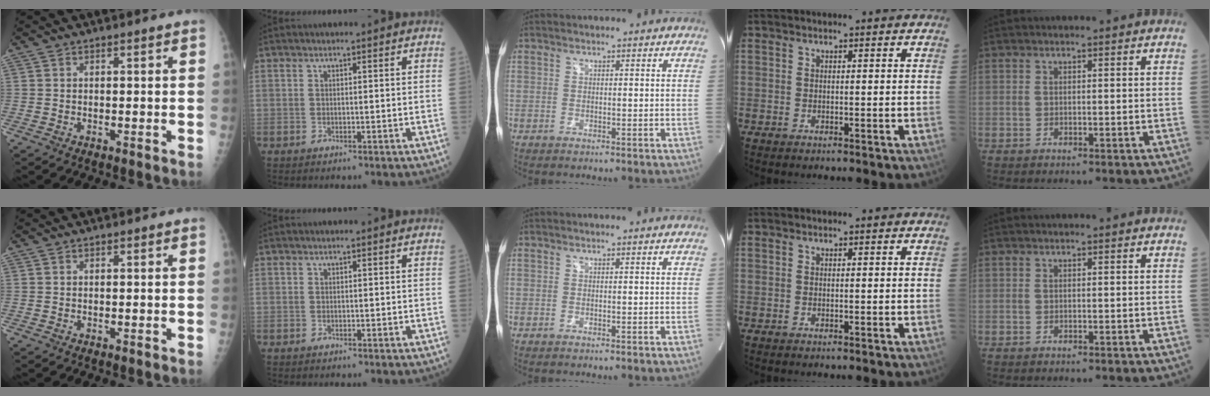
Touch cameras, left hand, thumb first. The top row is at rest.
{}